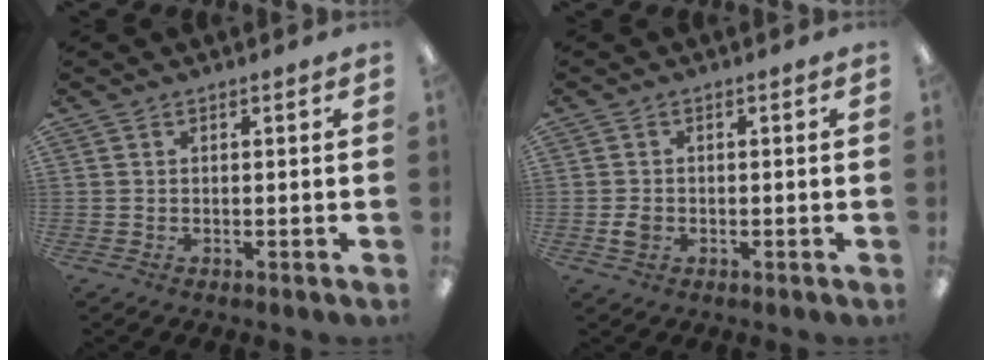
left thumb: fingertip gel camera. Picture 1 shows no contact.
{"total": 2.2, "force": [-0.6, 1.7, 1.3], "torque": [-0.022, 0.003, -0.010]}